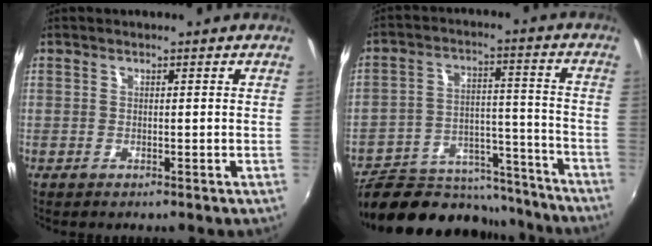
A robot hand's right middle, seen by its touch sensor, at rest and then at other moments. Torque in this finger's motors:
{"motor_torque": [0.66, -0.84, -0.01, -0.01]}